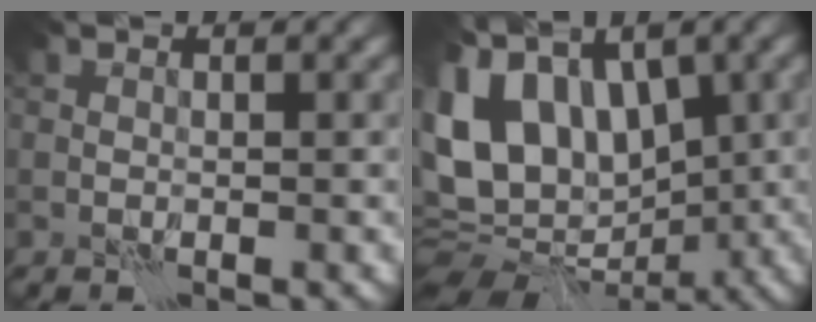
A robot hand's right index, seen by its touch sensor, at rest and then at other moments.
{"total": 11.0, "force": [1.9, 7.7, 7.6], "torque": [-0.146, 0.010, 0.030]}